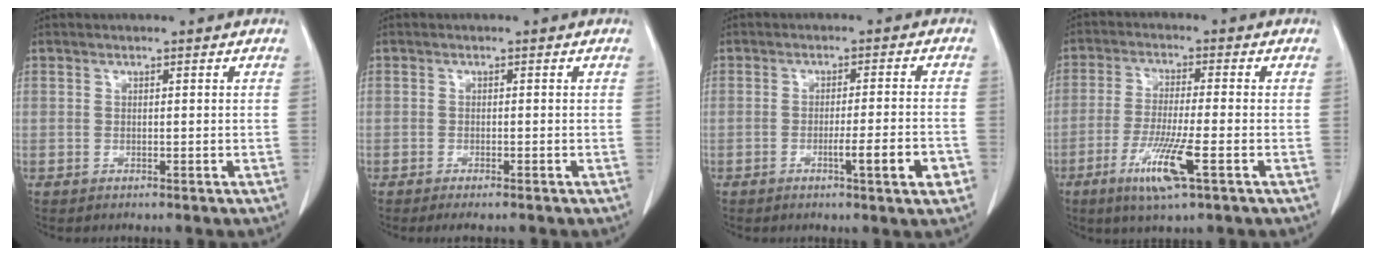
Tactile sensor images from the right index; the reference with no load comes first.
{"total": 2.5, "force": [-2.0, 0.5, 1.4], "torque": [-0.015, -0.006, -0.025]}
{"total": 6.4, "force": [-2.6, 0.1, 5.8], "torque": [-0.080, -0.006, -0.036]}
{"total": 8.7, "force": [-3.9, 0.1, 7.8], "torque": [-0.152, -0.023, -0.071]}